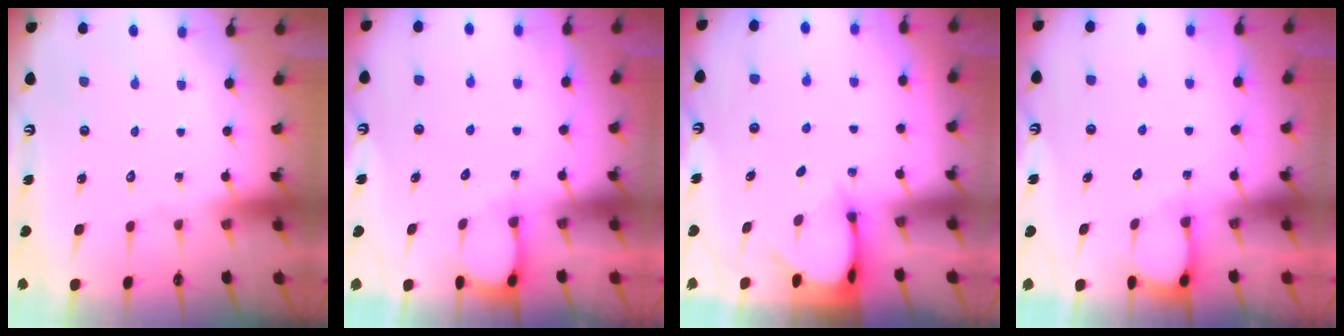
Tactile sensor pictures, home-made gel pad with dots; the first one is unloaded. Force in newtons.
{"total": 2.9, "press": 2.9, "slide": 0.4}
{"total": 3.2, "press": 3.2, "slide": 0.2}
{"total": 2.9, "press": 2.9, "slide": 0.4}